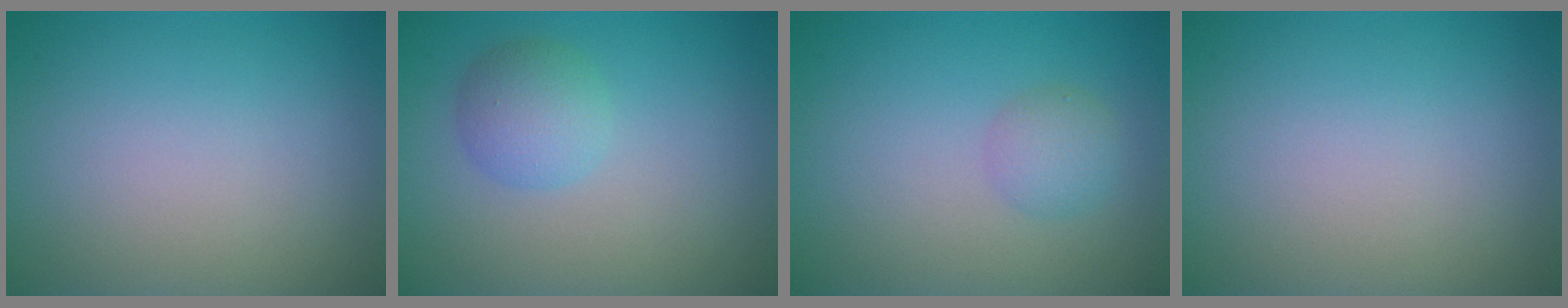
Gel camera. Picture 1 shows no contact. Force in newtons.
{"total": 2.8, "press": 2.8, "slide": 0.1}
{"total": 1.9, "press": 1.9, "slide": 0.1}
{"total": 0.0}